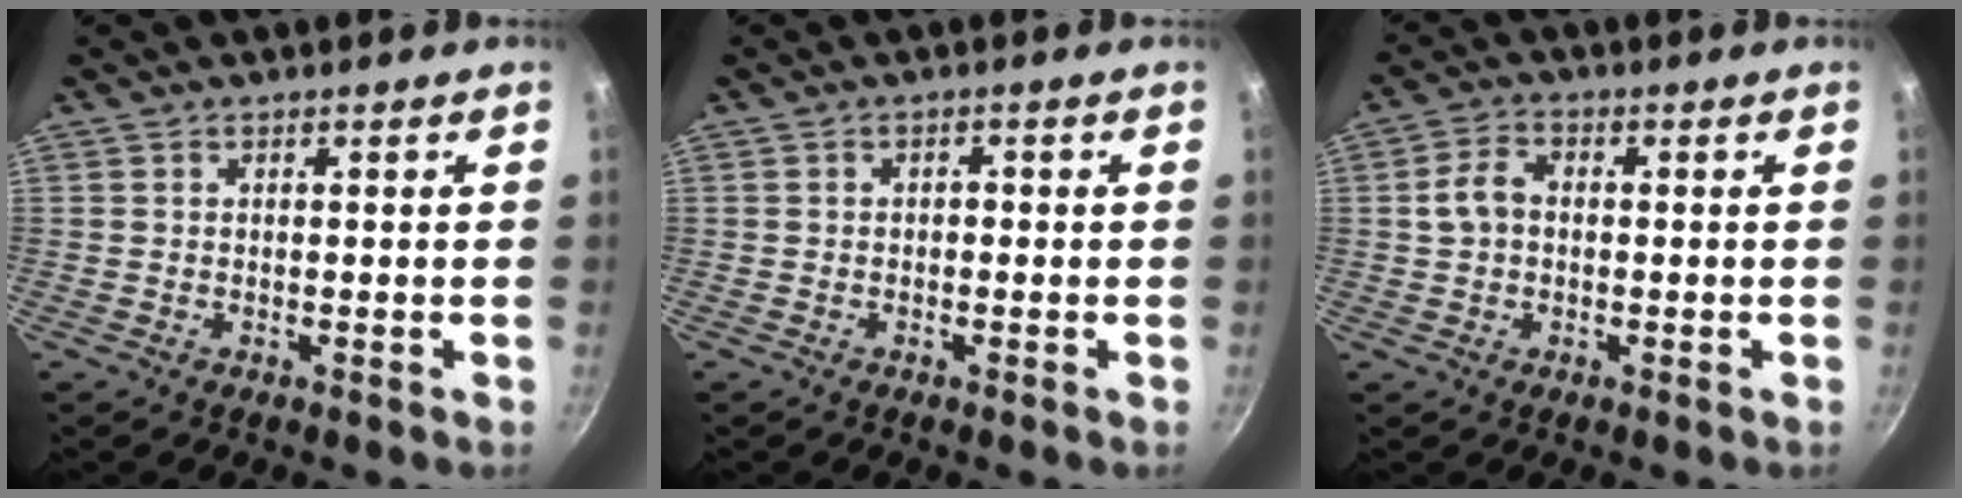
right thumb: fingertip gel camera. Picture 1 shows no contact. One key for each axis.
{"total": 1.1, "fx": -0.2, "fy": 0.8, "fz": 0.7, "tx": -0.001, "ty": 0.004, "tz": -0.007}
{"total": 4.9, "fx": 0.1, "fy": 3.6, "fz": 3.3, "tx": -0.061, "ty": 0.016, "tz": -0.004}